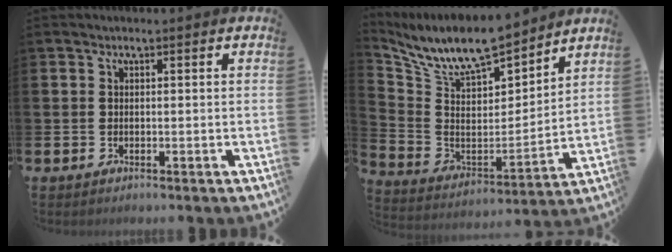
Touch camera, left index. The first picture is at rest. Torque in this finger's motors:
{"motor_torque": [1.56, -0.58, 0.29, 0.21]}